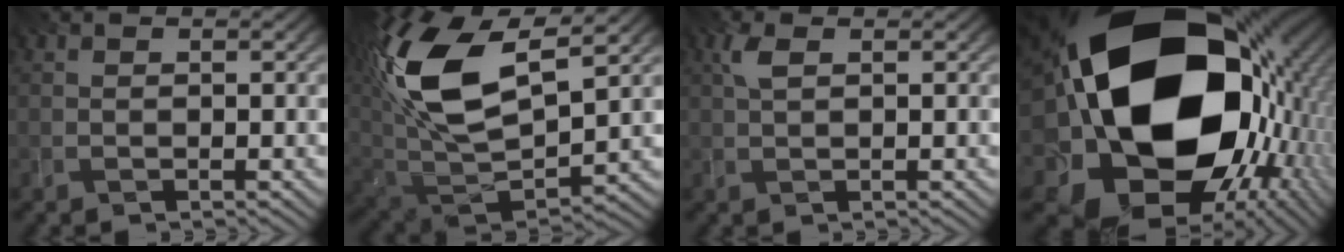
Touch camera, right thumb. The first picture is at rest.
{"total": 17.1, "force": [6.7, 8.6, 13.3], "torque": [-0.308, 0.014, 0.130]}
{"total": 2.1, "force": [0.8, 0.8, 1.7], "torque": [-0.045, 0.006, 0.016]}
{"total": 25.0, "force": [2.2, 18.6, 16.6], "torque": [-0.342, -0.066, 0.062]}